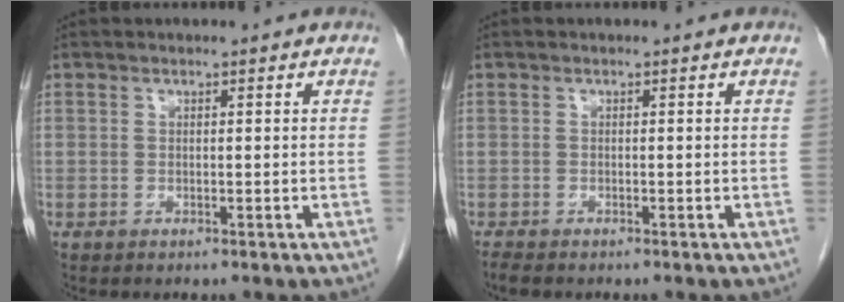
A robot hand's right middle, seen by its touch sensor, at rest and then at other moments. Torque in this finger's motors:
{"motor_torque": [0.31, -0.21, 0.06, 0.02]}